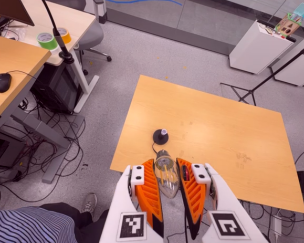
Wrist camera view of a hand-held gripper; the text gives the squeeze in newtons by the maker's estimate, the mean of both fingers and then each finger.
{"total": 22.3, "left": 25.6, "right": 19.1}